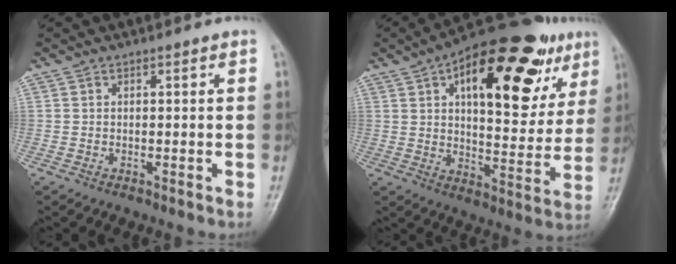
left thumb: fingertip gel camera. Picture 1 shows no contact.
{"total": 26.6, "force": [11.9, 11.8, 20.6], "torque": [-0.256, -0.007, 0.172]}